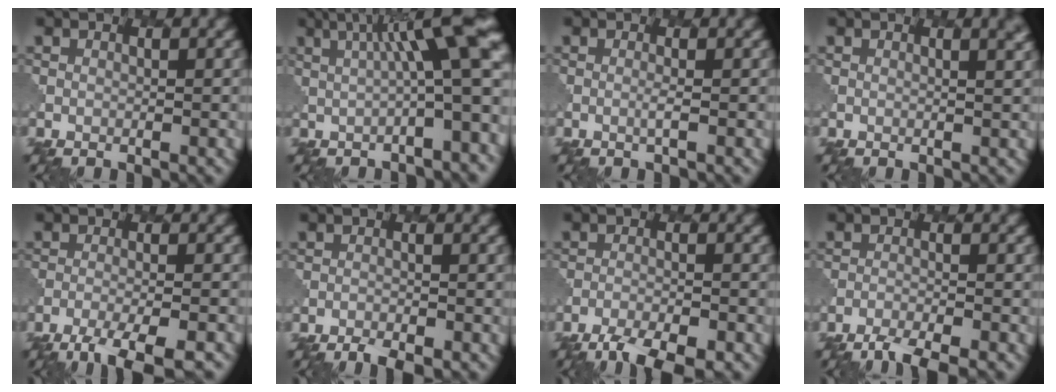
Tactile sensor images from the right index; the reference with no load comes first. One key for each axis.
{"total": 12.0, "fx": 2.2, "fy": 2.6, "fz": 11.5, "tx": -0.121, "ty": 0.020, "tz": 0.035}
{"total": 0.7, "fx": 0.1, "fy": 0.0, "fz": 0.7, "tx": -0.012, "ty": 0.002, "tz": -0.003}
{"total": 2.8, "fx": 0.9, "fy": 1.2, "fz": 2.3, "tx": -0.008, "ty": 0.006, "tz": 0.002}
{"total": 6.3, "fx": -4.6, "fy": 1.3, "fz": 4.1, "tx": -0.062, "ty": -0.012, "tz": -0.074}
{"total": 2.5, "fx": -2.1, "fy": 0.5, "fz": 1.1, "tx": -0.021, "ty": -0.008, "tz": -0.036}
{"total": 6.0, "fx": -4.8, "fy": 1.4, "fz": 3.4, "tx": -0.057, "ty": -0.018, "tz": -0.080}
{"total": 3.7, "fx": -3.1, "fy": 0.6, "fz": 2.0, "tx": -0.035, "ty": -0.006, "tz": -0.062}